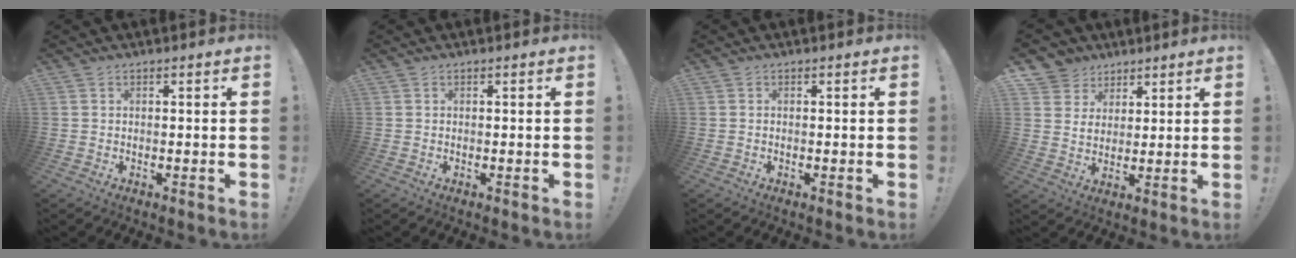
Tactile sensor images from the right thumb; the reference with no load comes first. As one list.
[{"total": 0.0}, {"total": 0.0}, {"total": 6.7, "force": [3.8, 5.5, 0.6], "torque": [-0.019, -0.028, 0.078]}]